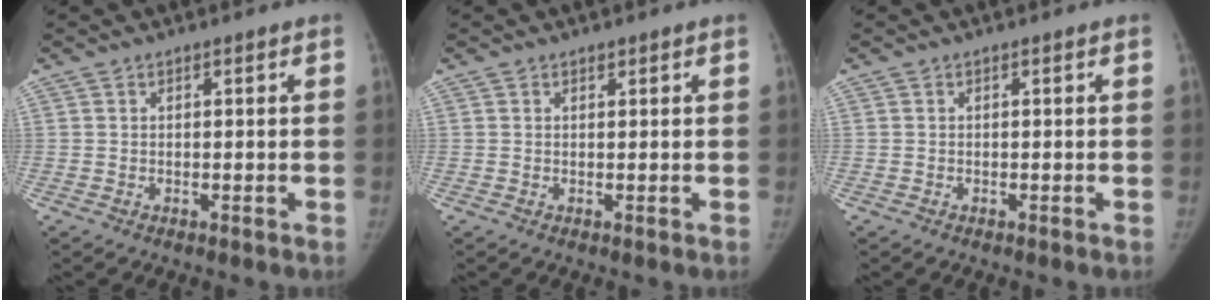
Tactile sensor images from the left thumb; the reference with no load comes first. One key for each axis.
{"total": 0.7, "fx": 0.6, "fy": 0.4, "fz": 0.3, "tx": -0.001, "ty": -0.004, "tz": 0.007}
{"total": 0.0}